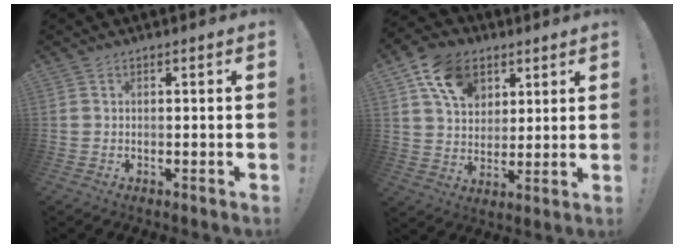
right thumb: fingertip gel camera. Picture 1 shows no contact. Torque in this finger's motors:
{"motor_torque": [1.34, 1.16, 0.38, 0.24, 0.03]}